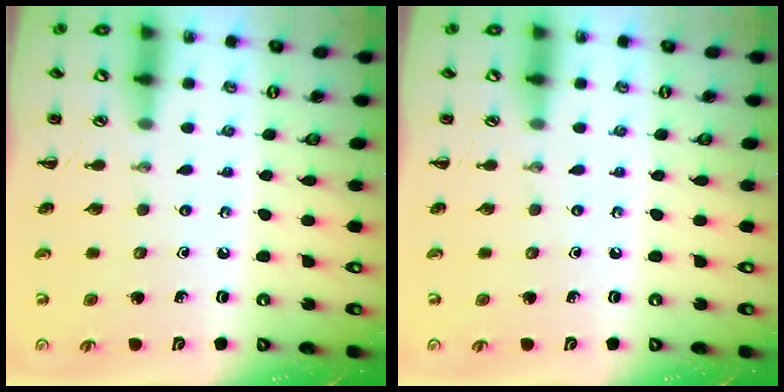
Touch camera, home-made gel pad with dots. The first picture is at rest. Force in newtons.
{"total": 0.0}